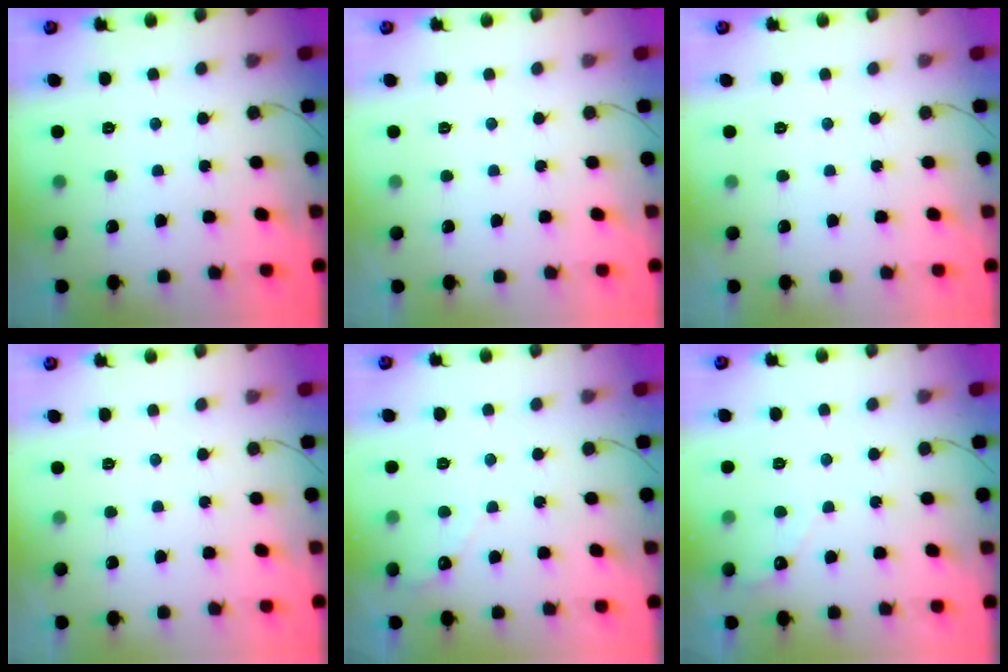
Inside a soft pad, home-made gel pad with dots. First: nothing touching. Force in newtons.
{"total": 0.0}
{"total": 0.0}
{"total": 0.0}
{"total": 2.6, "press": 2.6, "slide": 0.2}
{"total": 2.6, "press": 2.6, "slide": 0.2}